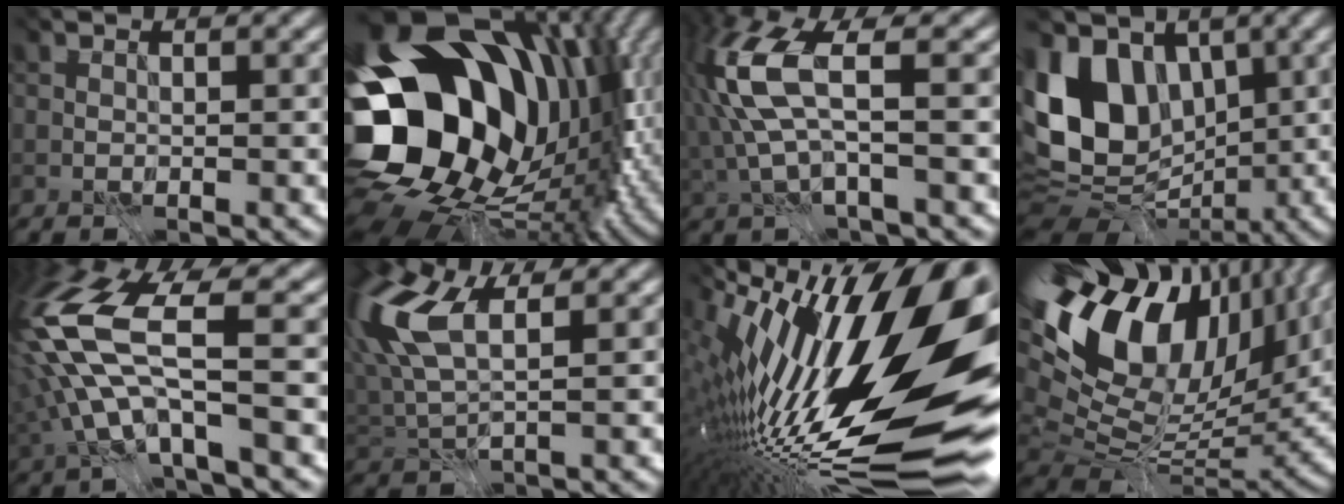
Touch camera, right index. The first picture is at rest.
{"total": 17.0, "force": [0.8, 12.4, 11.6], "torque": [-0.206, -0.024, 0.064]}
{"total": 5.3, "force": [-1.4, 0.6, 5.0], "torque": [-0.141, 0.000, -0.006]}
{"total": 8.8, "force": [0.0, 7.0, 5.3], "torque": [-0.112, -0.012, 0.010]}
{"total": 9.5, "force": [-2.1, 2.3, 9.0], "torque": [-0.221, -0.006, -0.020]}
{"total": 8.9, "force": [2.6, 3.8, 7.6], "torque": [-0.185, 0.006, 0.065]}
{"total": 16.9, "force": [-0.8, 4.9, 16.1], "torque": [-0.267, -0.002, -0.021]}
{"total": 14.9, "force": [4.4, 8.3, 11.6], "torque": [-0.240, 0.024, 0.087]}